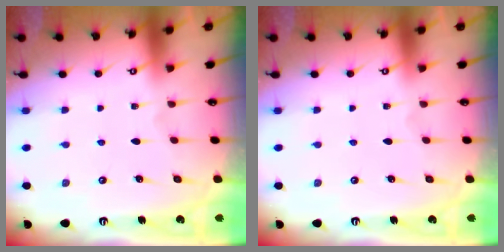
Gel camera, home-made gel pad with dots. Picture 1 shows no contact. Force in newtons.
{"total": 0.0}